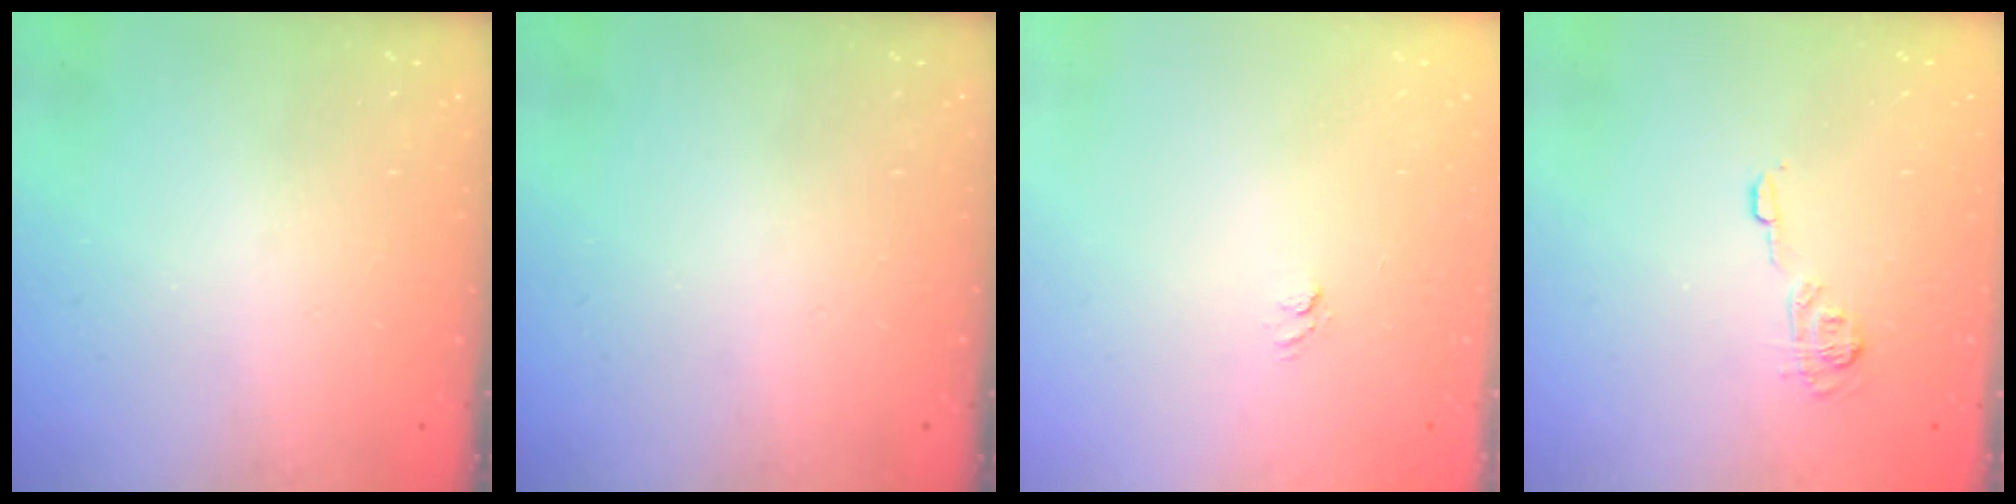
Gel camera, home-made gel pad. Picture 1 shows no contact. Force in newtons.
{"total": 0.0}
{"total": 3.6, "press": 3.4, "slide": 1.1}
{"total": 7.8, "press": 7.8, "slide": 0.6}